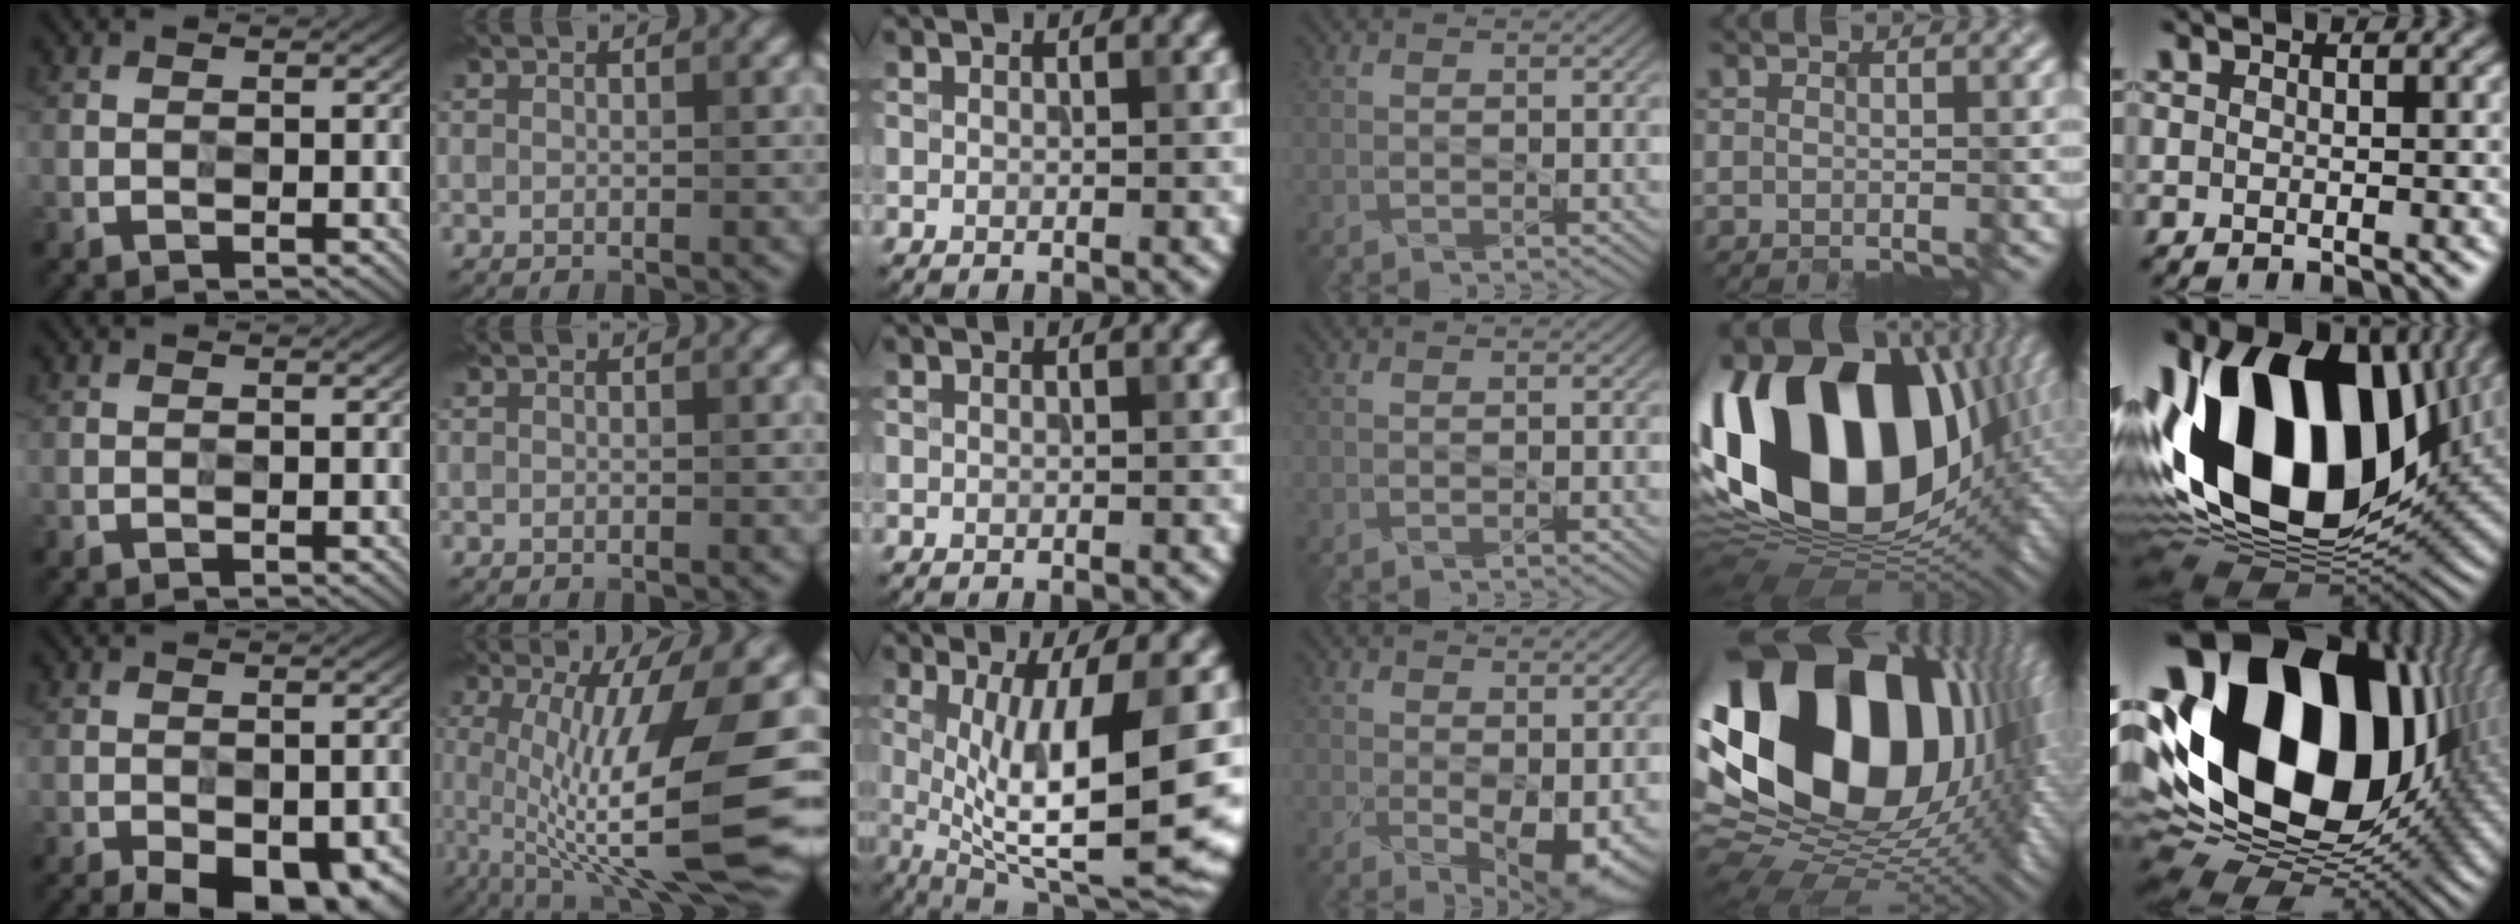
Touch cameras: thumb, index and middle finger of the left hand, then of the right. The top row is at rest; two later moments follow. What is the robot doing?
{"motion": "extract", "object": "power strip"}